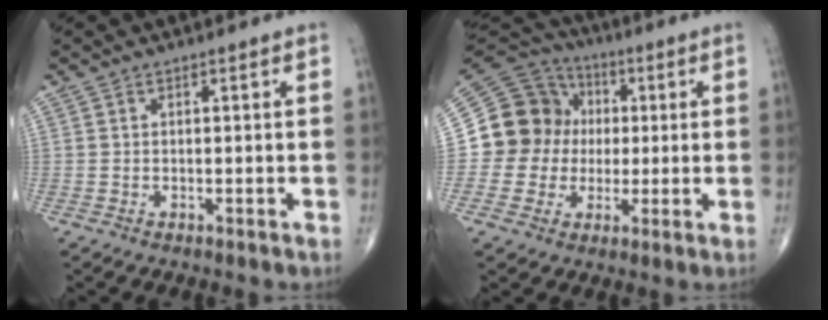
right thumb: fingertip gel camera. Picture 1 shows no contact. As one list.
[{"total": 14.2, "force": [0.4, 13.5, 4.4], "torque": [-0.051, 0.036, 0.006]}]